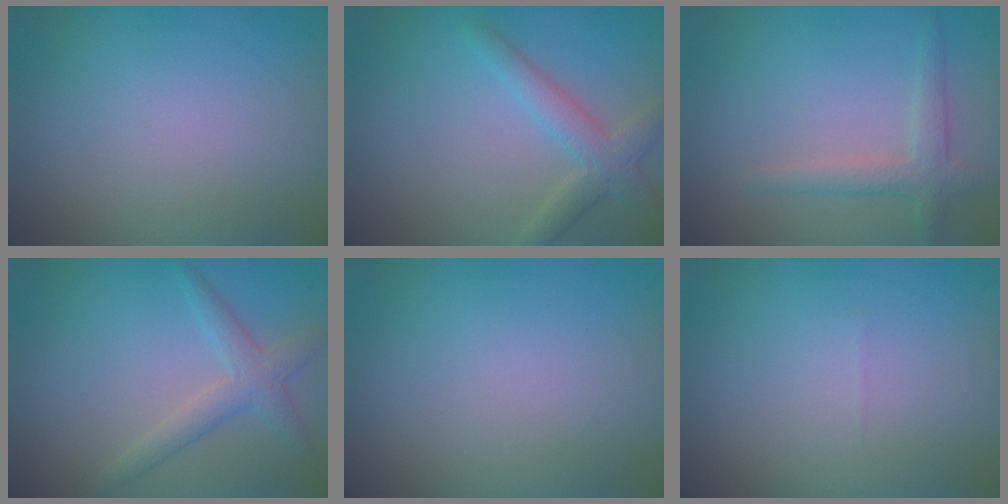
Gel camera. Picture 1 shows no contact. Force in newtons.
{"total": 3.0, "press": 3.0, "slide": 0.1}
{"total": 2.3, "press": 2.3, "slide": 0.2}
{"total": 2.5, "press": 2.5, "slide": 0.0}
{"total": 0.0}
{"total": 0.0}